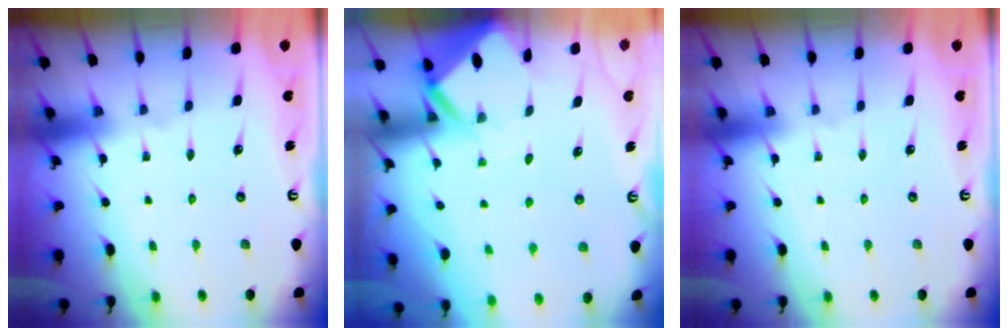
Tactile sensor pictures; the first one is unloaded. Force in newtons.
{"total": 3.3, "press": 3.3, "slide": 0.2}
{"total": 0.0}